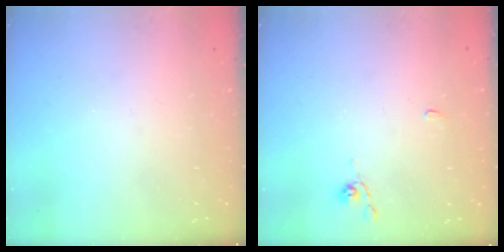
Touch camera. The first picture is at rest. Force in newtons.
{"total": 2.6, "press": 2.6, "slide": 0.3}